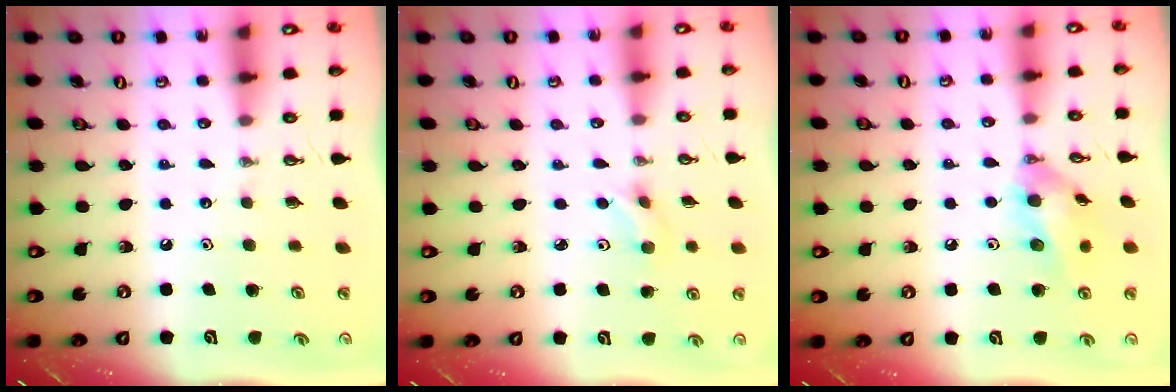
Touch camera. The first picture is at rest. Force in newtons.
{"total": 3.8, "press": 3.7, "slide": 0.9}
{"total": 11.3, "press": 11.1, "slide": 1.9}